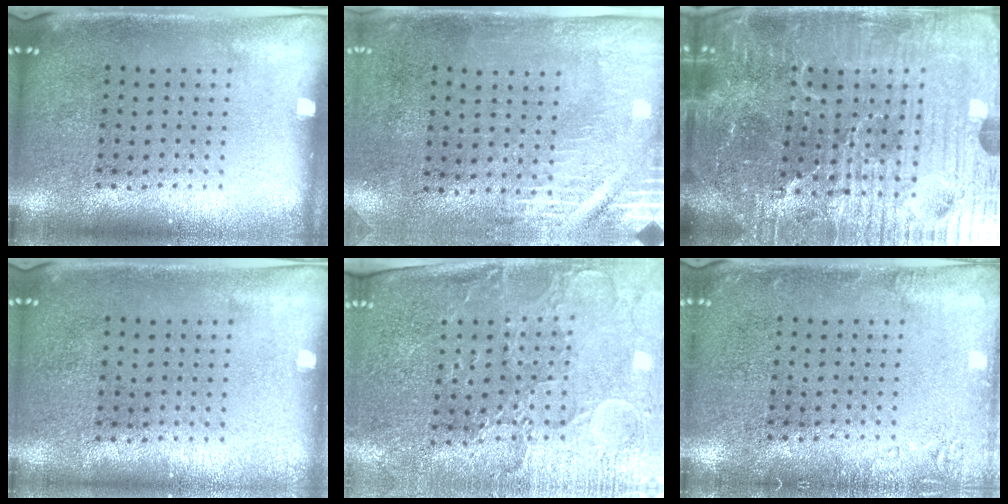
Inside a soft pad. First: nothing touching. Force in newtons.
{"total": 2.9, "press": 2.5, "slide": 1.5}
{"total": 6.8, "press": 6.2, "slide": 2.8}
{"total": 0.0}
{"total": 3.5, "press": 3.2, "slide": 1.3}
{"total": 1.8, "press": 1.7, "slide": 0.4}